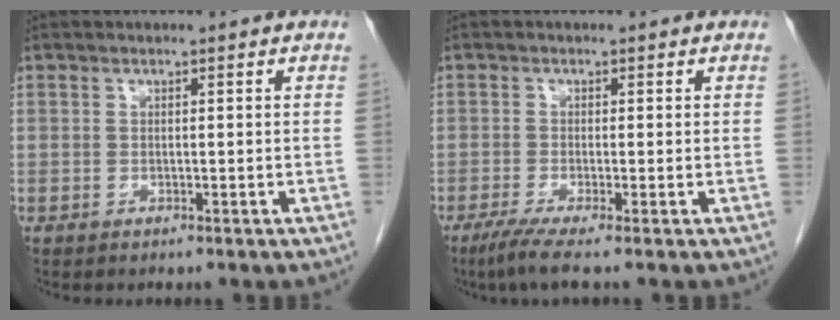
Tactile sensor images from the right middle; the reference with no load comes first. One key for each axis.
{"total": 3.8, "fx": -2.5, "fy": -0.3, "fz": 2.9, "tx": -0.056, "ty": -0.014, "tz": -0.051}